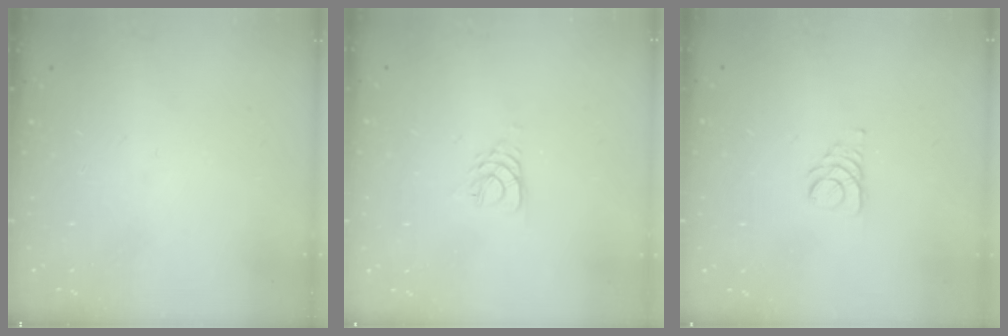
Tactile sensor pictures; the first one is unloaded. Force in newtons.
{"total": 3.0, "press": 2.9, "slide": 0.4}
{"total": 2.9, "press": 2.9, "slide": 0.3}